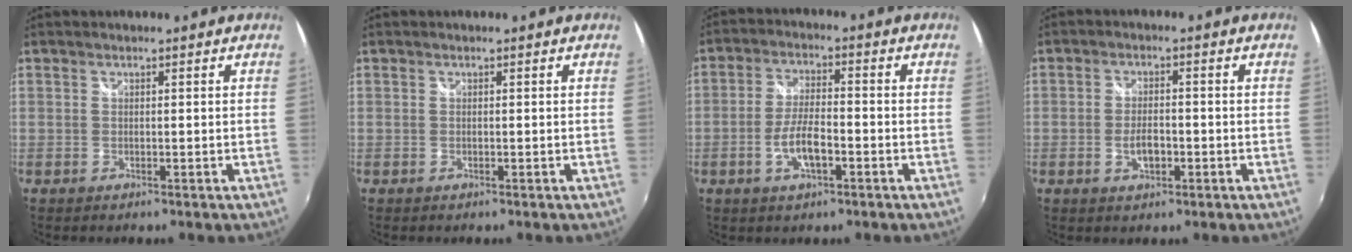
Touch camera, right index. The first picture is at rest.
{"total": 0.0}
{"total": 6.8, "force": [-2.7, 2.3, 5.8], "torque": [-0.115, -0.001, -0.049]}
{"total": 4.1, "force": [-1.4, 2.1, 3.2], "torque": [-0.062, -0.003, -0.021]}